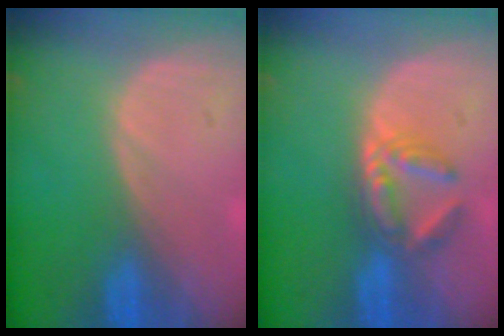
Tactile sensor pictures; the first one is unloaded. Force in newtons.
{"total": 5.8, "press": 5.0, "slide": 2.8}